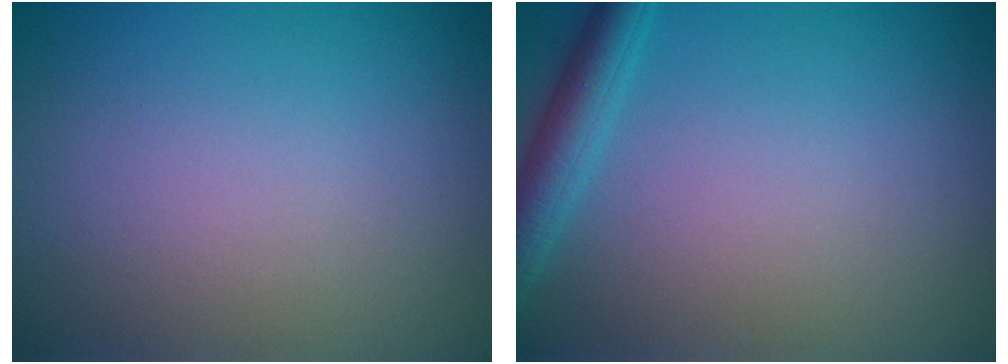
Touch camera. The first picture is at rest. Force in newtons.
{"total": 3.0, "press": 3.0, "slide": 0.2}